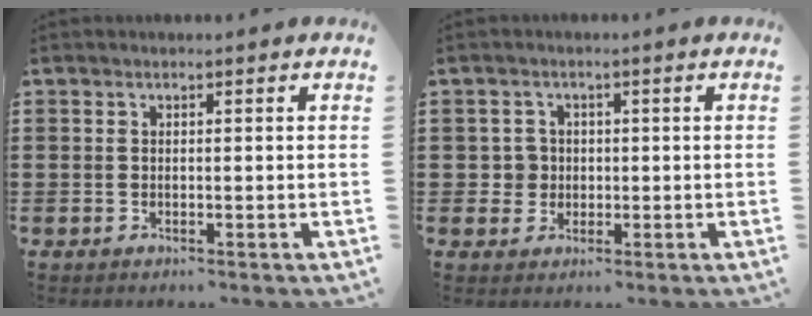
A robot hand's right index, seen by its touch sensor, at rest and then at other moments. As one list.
[{"total": 2.9, "force": [-0.2, 2.8, 0.6], "torque": [-0.026, 0.008, -0.008]}]